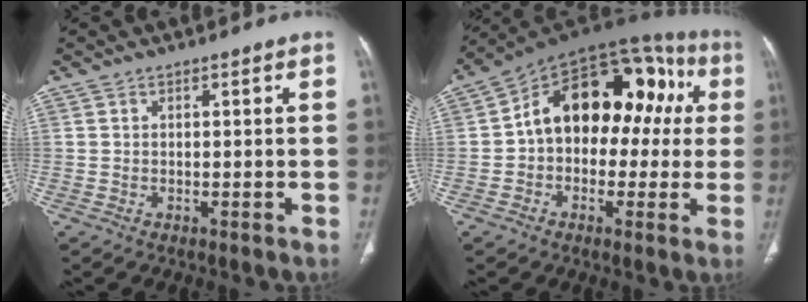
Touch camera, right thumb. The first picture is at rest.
{"total": 21.1, "force": [2.3, 13.6, 15.9], "torque": [-0.184, 0.059, 0.023]}